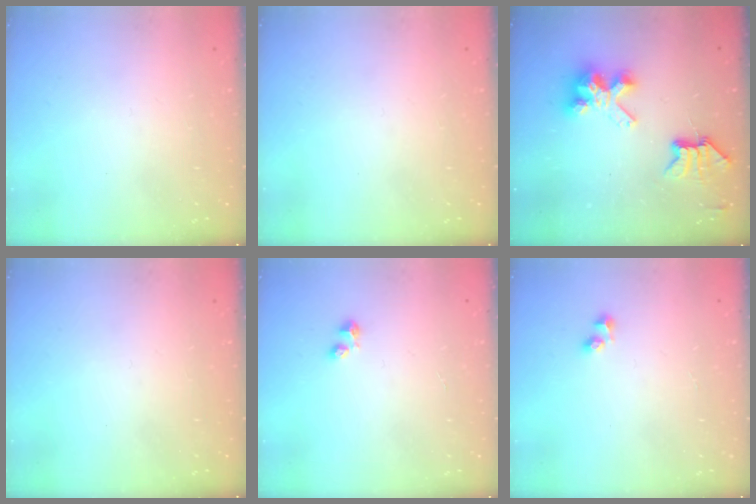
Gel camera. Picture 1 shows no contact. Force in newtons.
{"total": 0.0}
{"total": 7.1, "press": 7.1, "slide": 0.1}
{"total": 0.0}
{"total": 2.5, "press": 2.5, "slide": 0.4}
{"total": 3.2, "press": 2.9, "slide": 1.2}